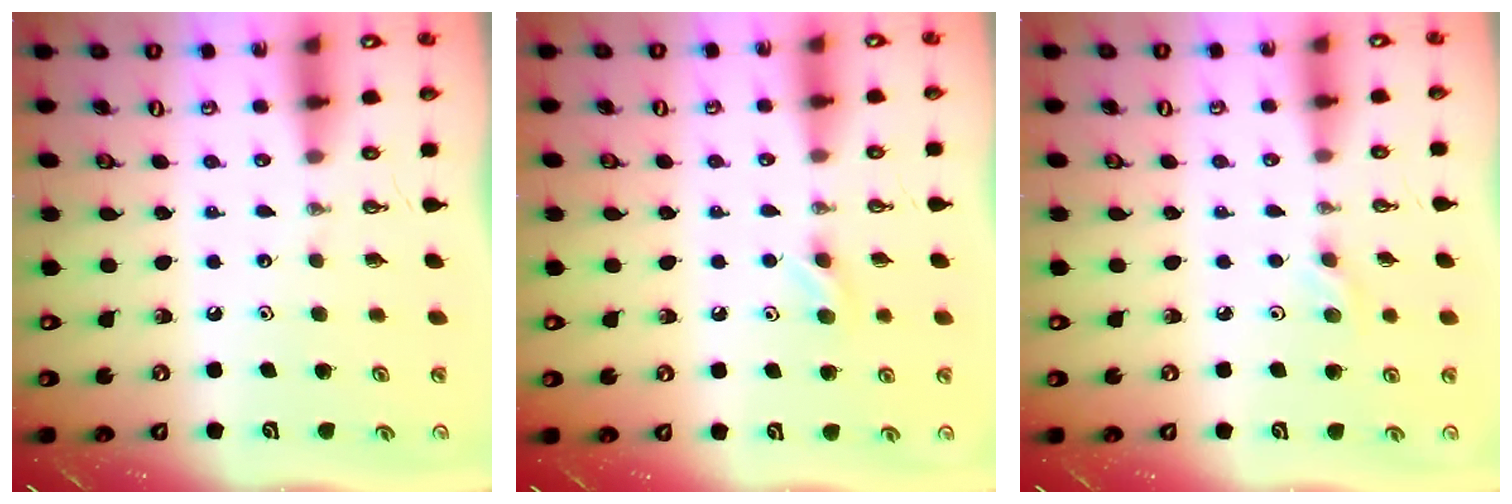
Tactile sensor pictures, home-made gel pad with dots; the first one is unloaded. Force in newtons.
{"total": 5.1, "press": 4.9, "slide": 1.4}
{"total": 3.9, "press": 3.8, "slide": 0.6}